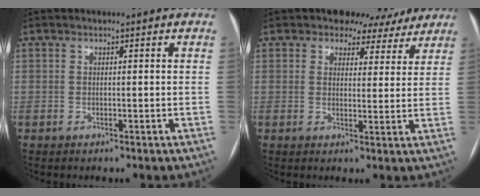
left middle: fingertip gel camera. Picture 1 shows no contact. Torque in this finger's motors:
{"motor_torque": [0.29, -0.29, 0.07, 0.05]}